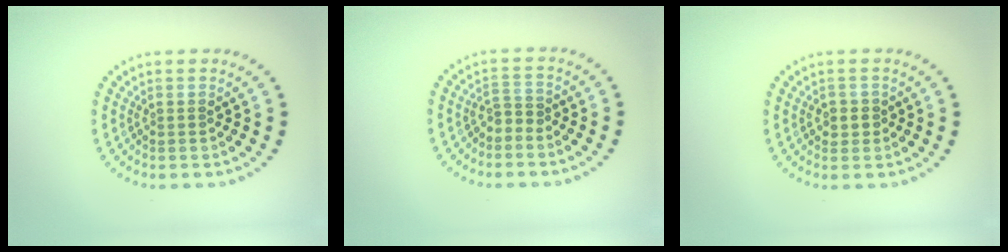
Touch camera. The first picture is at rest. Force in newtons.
{"total": 1.2, "press": 0.9, "slide": 0.8}
{"total": 1.5, "press": 1.4, "slide": 0.6}